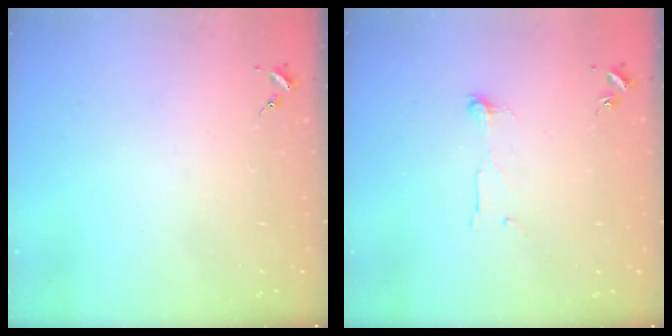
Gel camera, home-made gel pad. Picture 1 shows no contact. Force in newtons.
{"total": 3.6, "press": 3.6, "slide": 0.3}